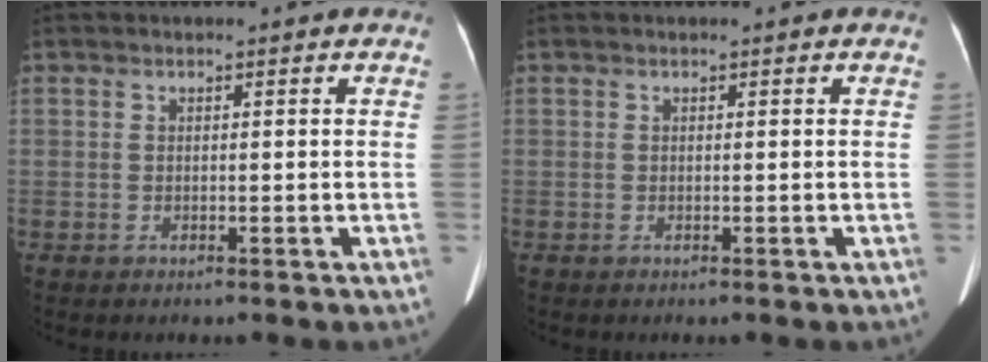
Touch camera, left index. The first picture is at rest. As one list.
[{"total": 0.0}]